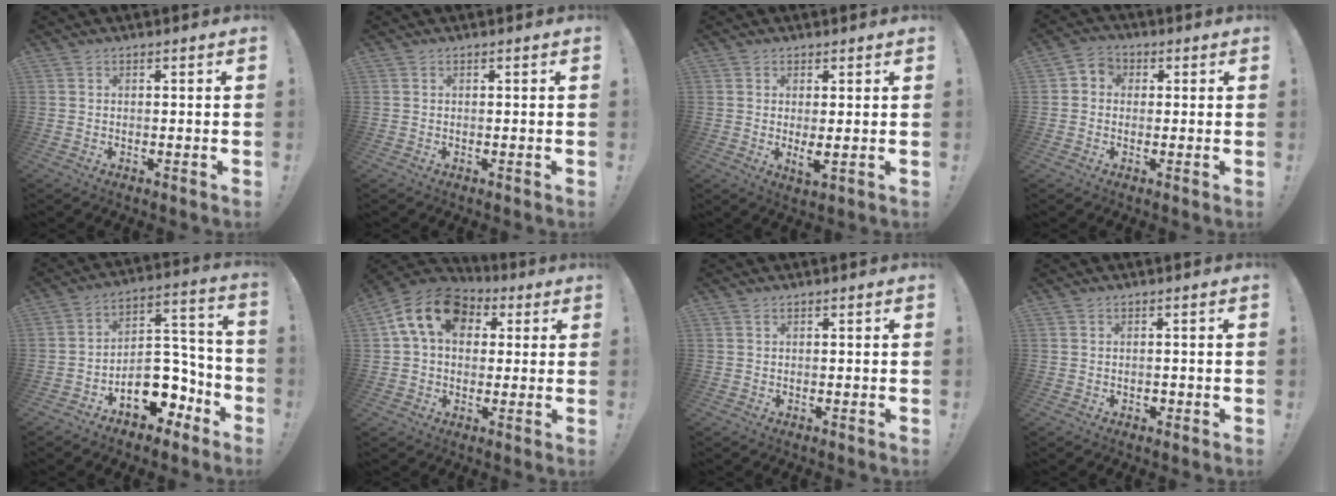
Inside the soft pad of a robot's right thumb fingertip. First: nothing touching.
{"total": 0.0}
{"total": 3.7, "force": [0.9, 0.7, 3.5], "torque": [-0.058, -0.020, 0.015]}
{"total": 4.0, "force": [-0.2, 3.7, 1.5], "torque": [-0.022, 0.008, -0.003]}
{"total": 15.5, "force": [-7.2, 10.9, 8.4], "torque": [-0.082, 0.047, -0.103]}
{"total": 14.7, "force": [4.9, 10.4, 9.1], "torque": [-0.143, 0.001, 0.096]}
{"total": 0.0}
{"total": 0.9, "force": [-0.3, 0.7, 0.2], "torque": [-0.005, 0.000, -0.005]}